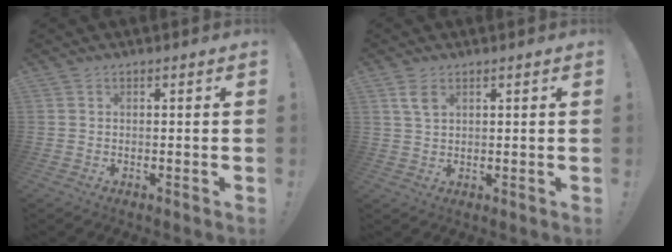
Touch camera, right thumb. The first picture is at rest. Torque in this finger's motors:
{"motor_torque": [0.05, 0.02, 0.41, 0.19, -0.01]}